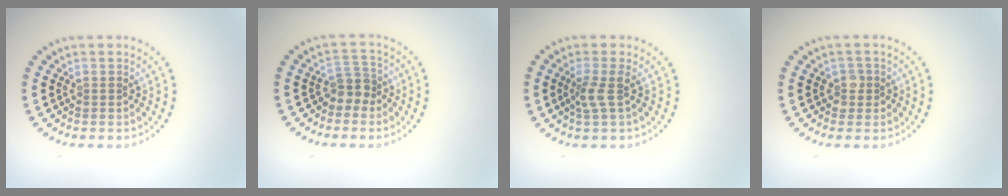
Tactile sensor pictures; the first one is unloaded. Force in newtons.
{"total": 2.1, "press": 1.6, "slide": 1.4}
{"total": 1.9, "press": 1.4, "slide": 1.3}
{"total": 1.4, "press": 1.3, "slide": 0.7}